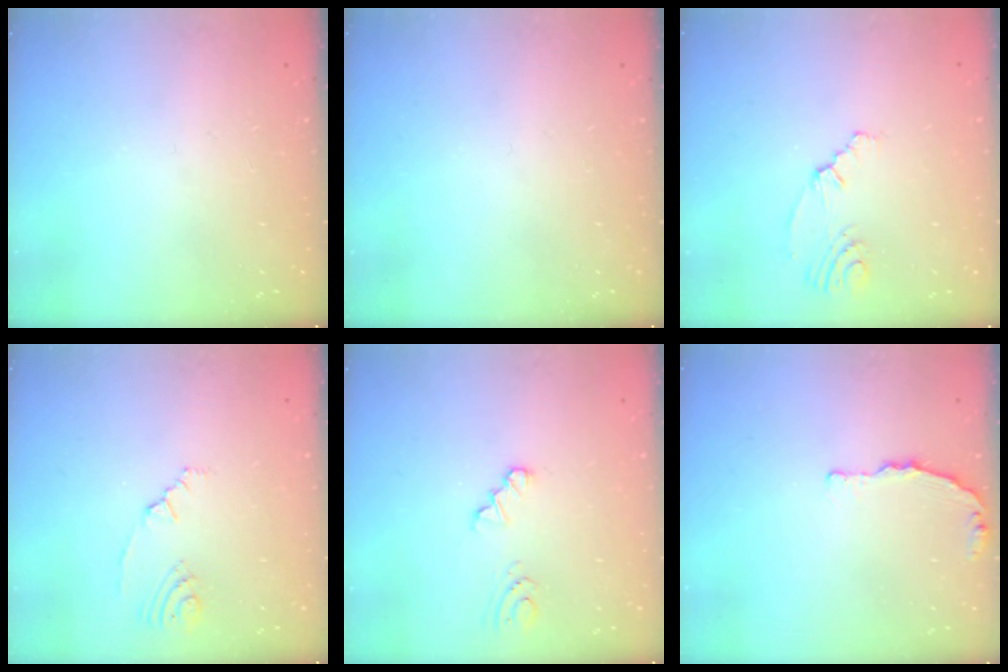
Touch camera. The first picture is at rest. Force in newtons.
{"total": 0.0}
{"total": 4.0, "press": 2.2, "slide": 3.3}
{"total": 2.8, "press": 2.0, "slide": 2.0}
{"total": 1.2, "press": 1.2, "slide": 0.2}
{"total": 2.6, "press": 2.6, "slide": 0.4}